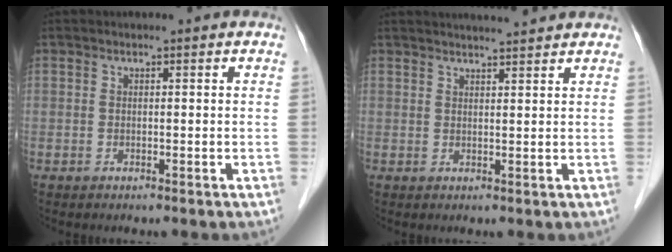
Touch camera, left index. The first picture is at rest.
{"total": 5.4, "force": [5.1, 0.0, 1.7], "torque": [-0.027, 0.017, 0.067]}